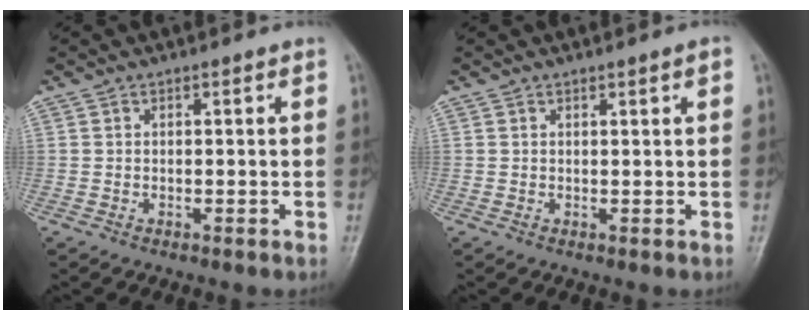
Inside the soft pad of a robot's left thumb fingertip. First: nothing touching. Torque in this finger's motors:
{"motor_torque": [-0.11, -0.02, 0.03, 0.11, 0.02]}